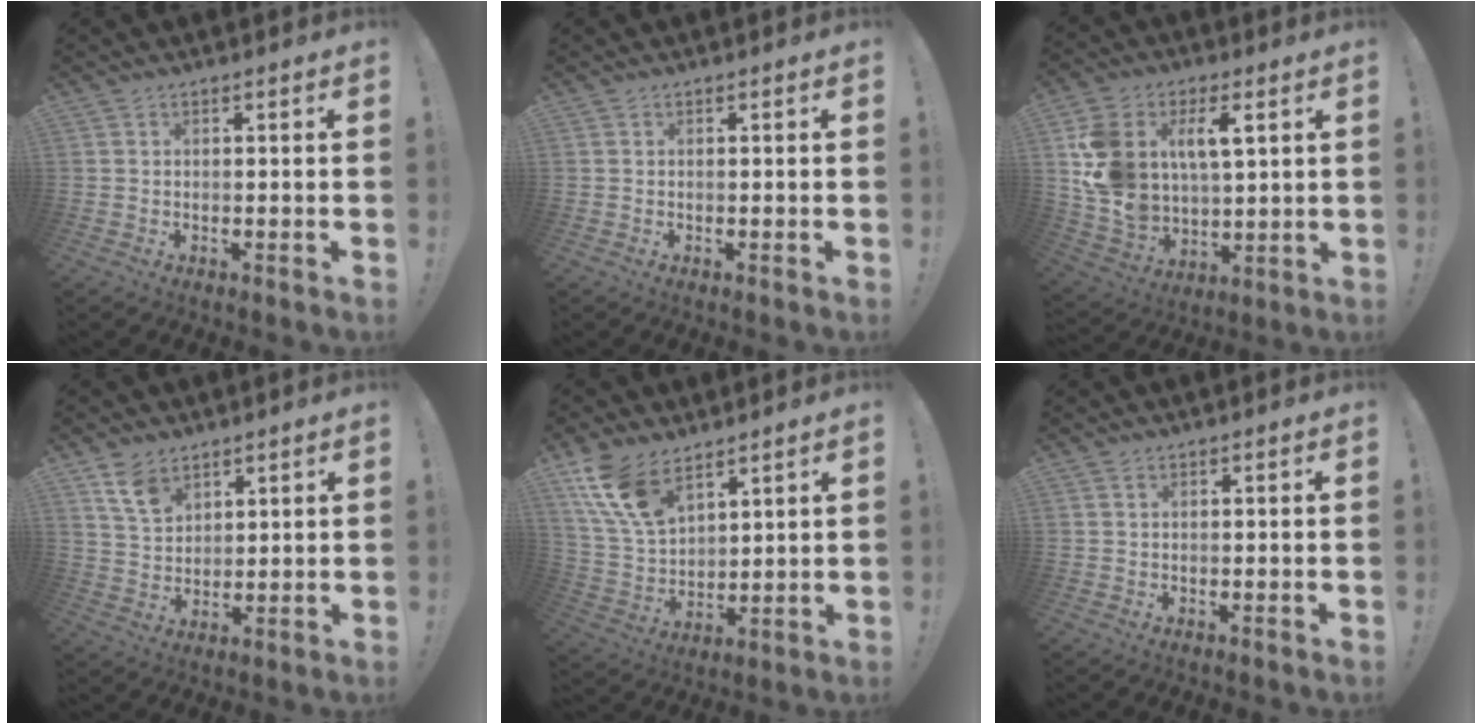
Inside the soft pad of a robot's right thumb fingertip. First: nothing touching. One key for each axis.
{"total": 0.0}
{"total": 16.3, "fx": 6.0, "fy": 11.0, "fz": 10.5, "tx": -0.213, "ty": -0.027, "tz": 0.111}
{"total": 8.9, "fx": 5.8, "fy": 5.4, "fz": 4.0, "tx": -0.069, "ty": -0.027, "tz": 0.114}
{"total": 14.3, "fx": 9.3, "fy": 7.4, "fz": 7.9, "tx": -0.171, "ty": -0.044, "tz": 0.183}
{"total": 0.8, "fx": 0.5, "fy": 0.3, "fz": 0.5, "tx": -0.005, "ty": -0.002, "tz": 0.009}